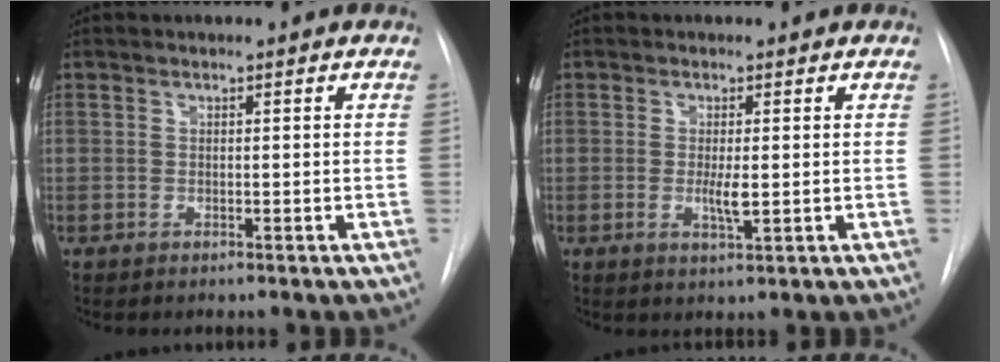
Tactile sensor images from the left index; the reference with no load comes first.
{"total": 2.8, "force": [-0.4, 0.6, 2.7], "torque": [-0.050, -0.008, -0.006]}